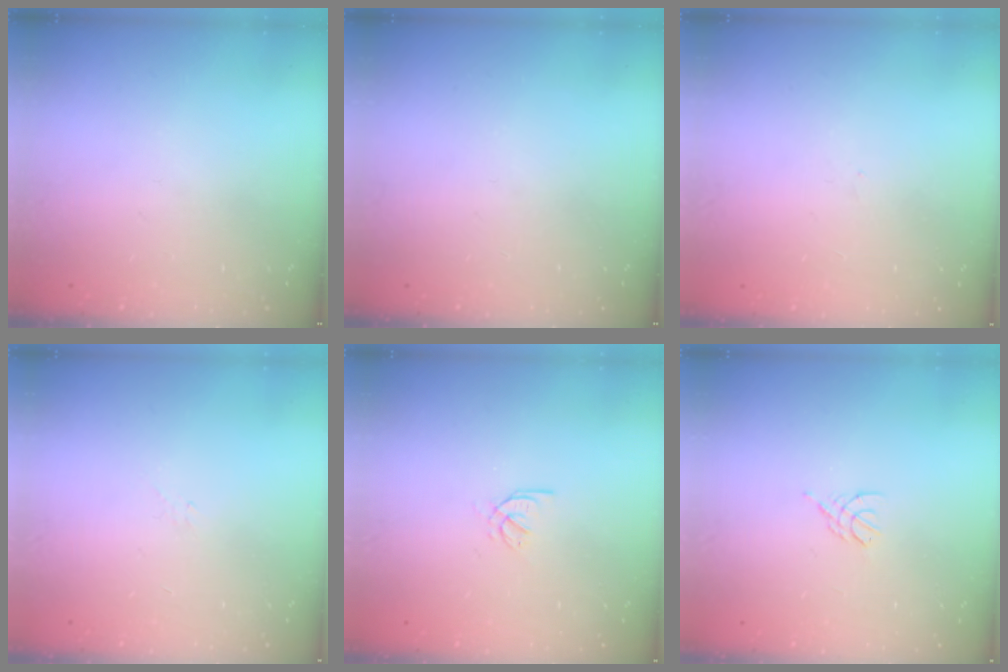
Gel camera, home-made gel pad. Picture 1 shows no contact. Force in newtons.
{"total": 0.0}
{"total": 0.0}
{"total": 3.3, "press": 3.2, "slide": 0.6}
{"total": 2.6, "press": 2.5, "slide": 0.6}
{"total": 3.4, "press": 3.3, "slide": 0.5}